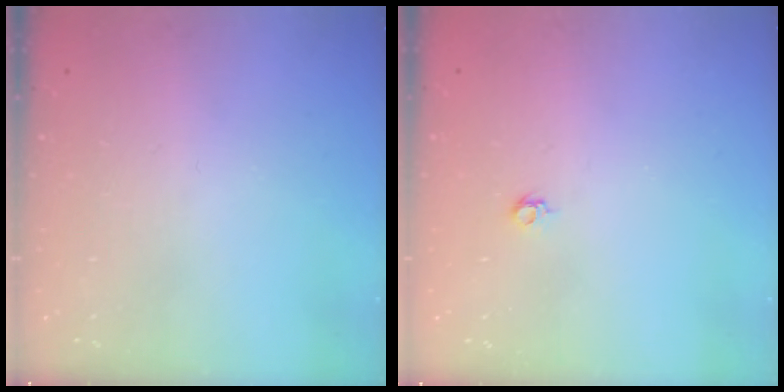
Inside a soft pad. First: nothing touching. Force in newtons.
{"total": 3.7, "press": 3.6, "slide": 0.7}